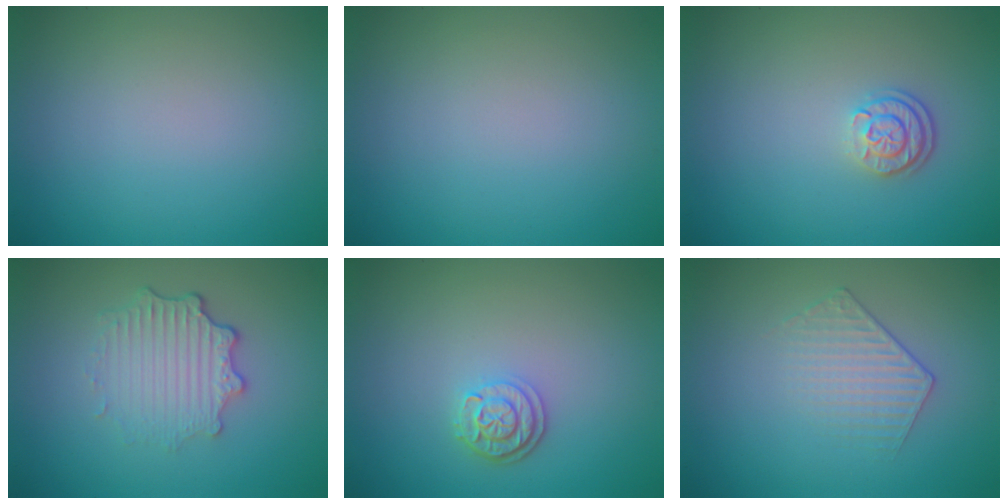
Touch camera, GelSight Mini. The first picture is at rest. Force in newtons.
{"total": 0.0}
{"total": 2.4, "press": 1.9, "slide": 1.5}
{"total": 3.6, "press": 2.8, "slide": 2.3}
{"total": 2.5, "press": 2.1, "slide": 1.3}
{"total": 1.7, "press": 1.2, "slide": 1.3}